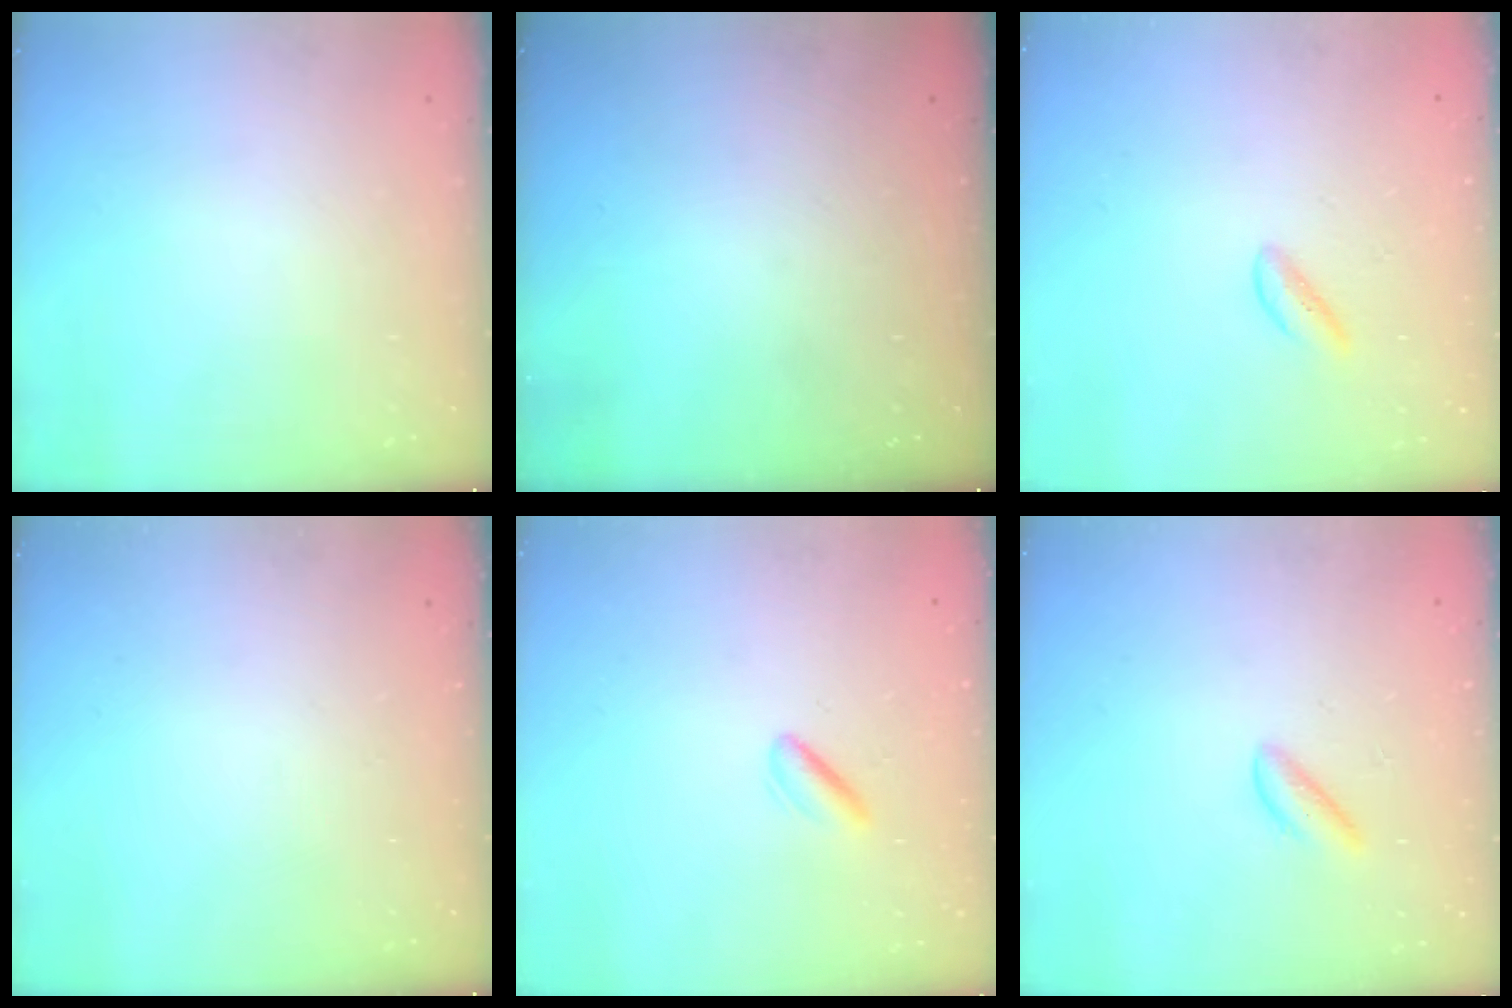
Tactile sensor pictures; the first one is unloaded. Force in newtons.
{"total": 0.0}
{"total": 0.6, "press": 0.5, "slide": 0.3}
{"total": 0.0}
{"total": 1.6, "press": 1.3, "slide": 1.0}
{"total": 1.9, "press": 1.9, "slide": 0.4}